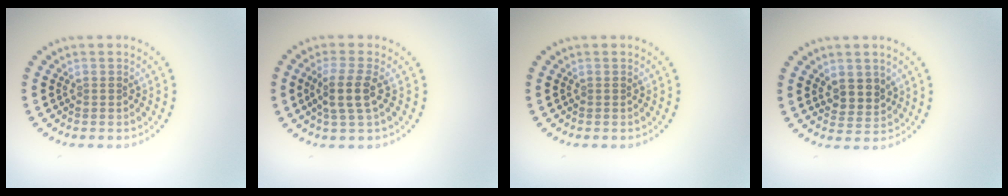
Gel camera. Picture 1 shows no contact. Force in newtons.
{"total": 2.8, "press": 2.3, "slide": 1.6}
{"total": 0.0}
{"total": 2.6, "press": 2.3, "slide": 1.1}